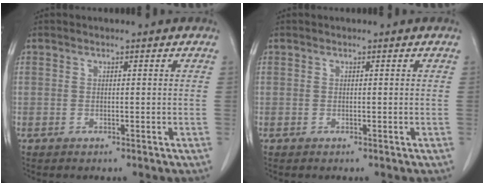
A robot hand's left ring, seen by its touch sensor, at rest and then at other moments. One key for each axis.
{"total": 0.0}